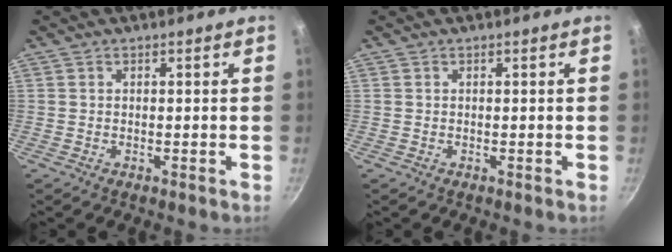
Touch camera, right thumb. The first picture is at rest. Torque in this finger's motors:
{"motor_torque": [-0.03, -0.12, 0.32, -0.12, -0.02]}